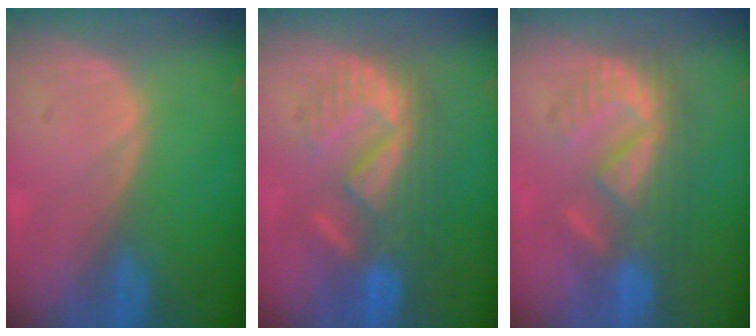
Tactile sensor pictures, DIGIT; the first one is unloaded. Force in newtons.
{"total": 9.0, "press": 8.9, "slide": 1.8}
{"total": 8.3, "press": 8.0, "slide": 2.1}